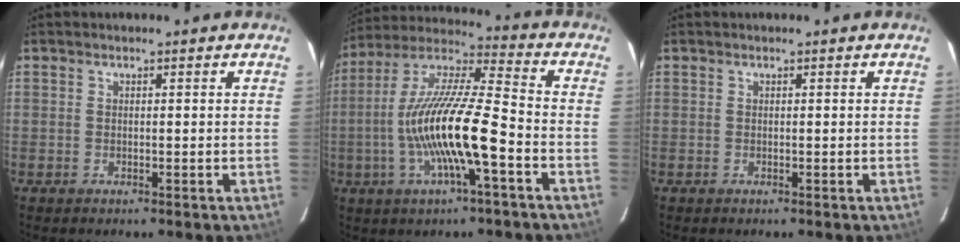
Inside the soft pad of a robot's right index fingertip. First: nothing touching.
{"total": 16.7, "force": [-4.9, 2.0, 15.9], "torque": [-0.308, -0.006, -0.097]}
{"total": 0.0}